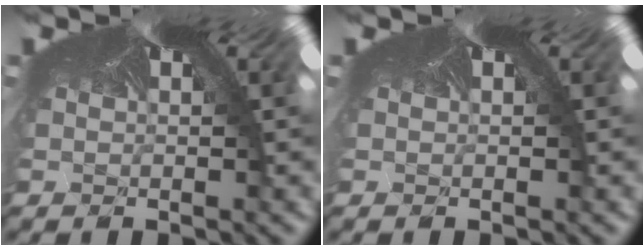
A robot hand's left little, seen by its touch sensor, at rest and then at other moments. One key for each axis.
{"total": 0.0}